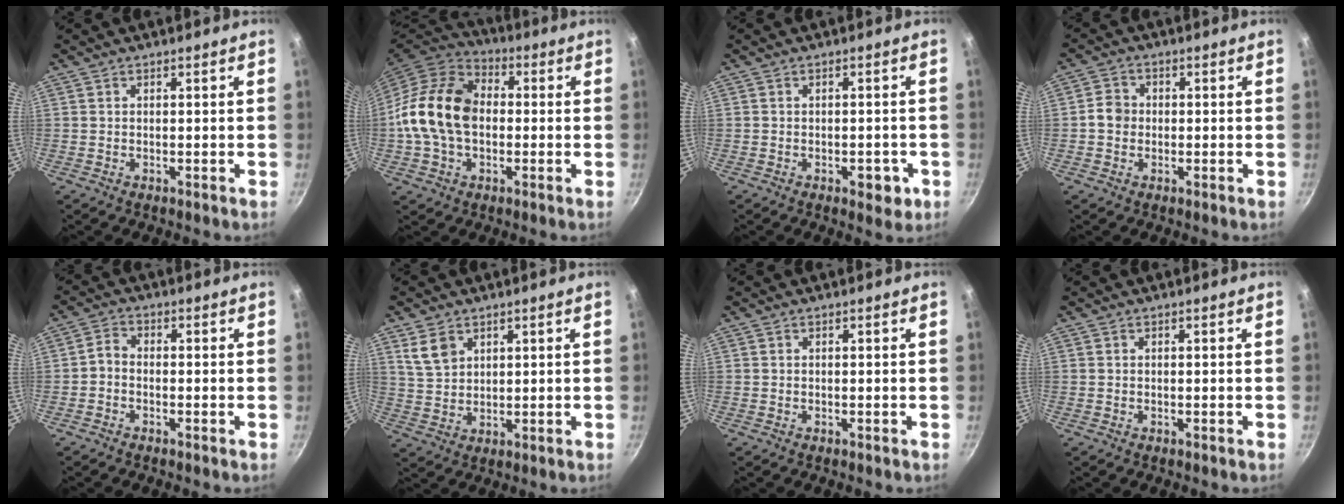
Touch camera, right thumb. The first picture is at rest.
{"total": 16.8, "force": [-0.4, 11.9, 11.7], "torque": [-0.194, 0.031, -0.022]}
{"total": 4.3, "force": [-1.7, 2.4, 3.1], "torque": [-0.020, 0.010, -0.015]}
{"total": 3.7, "force": [-0.4, 3.3, 1.6], "torque": [-0.012, 0.011, -0.016]}
{"total": 2.4, "force": [-1.2, 1.5, 1.3], "torque": [-0.034, 0.017, -0.033]}
{"total": 5.8, "force": [3.1, 4.0, 2.9], "torque": [-0.040, -0.011, 0.067]}
{"total": 0.0}
{"total": 0.0}